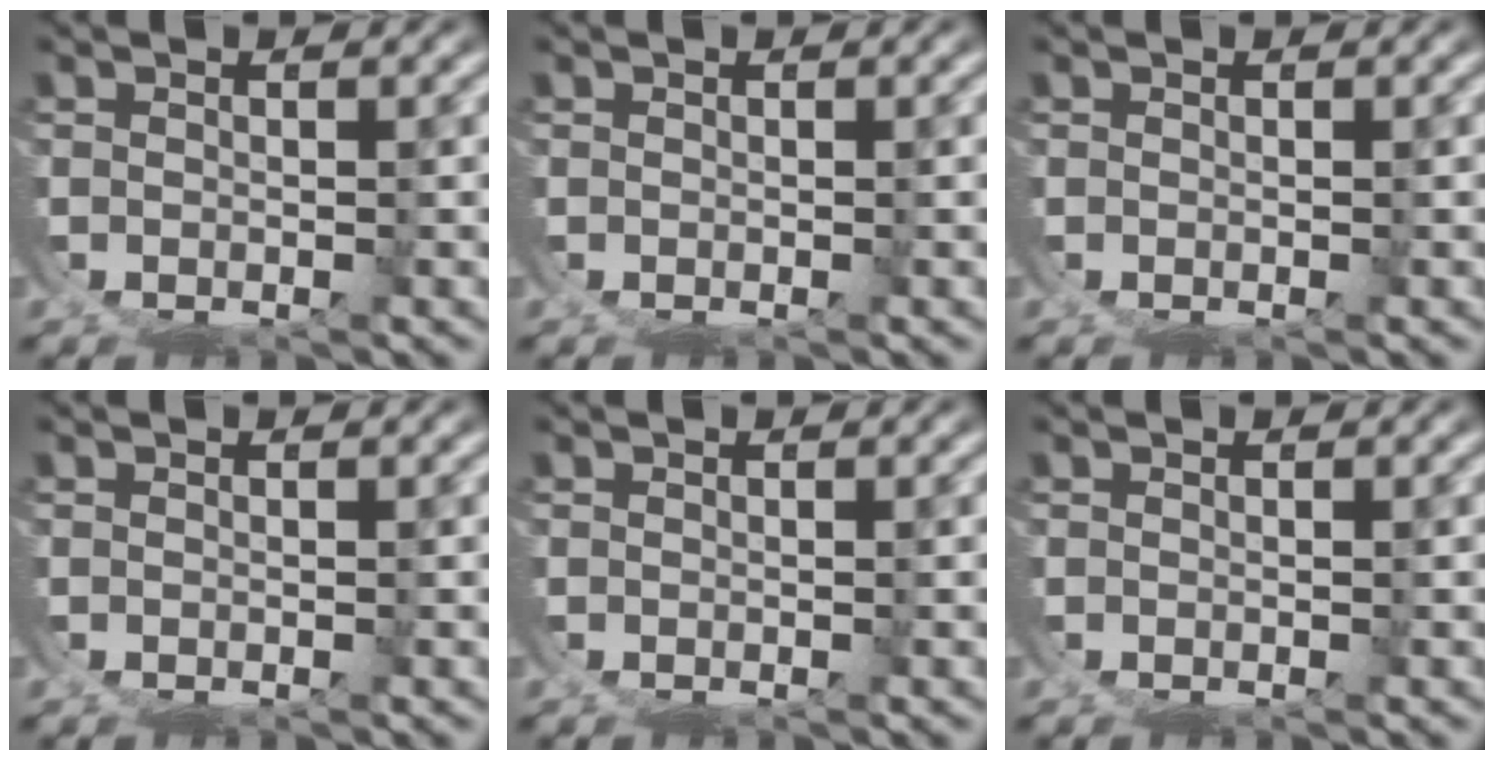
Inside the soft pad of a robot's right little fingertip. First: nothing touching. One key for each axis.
{"total": 0.0}
{"total": 0.0}
{"total": 0.0}
{"total": 0.0}
{"total": 0.0}